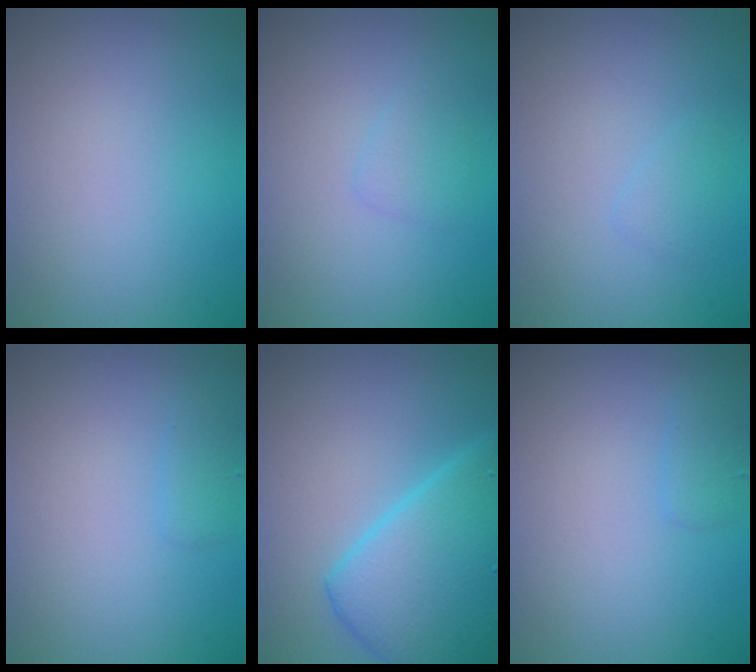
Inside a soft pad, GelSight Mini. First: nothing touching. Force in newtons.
{"total": 1.1, "press": 1.1, "slide": 0.0}
{"total": 0.9, "press": 0.9, "slide": 0.0}
{"total": 0.9, "press": 0.9, "slide": 0.0}
{"total": 6.4, "press": 6.4, "slide": 0.2}
{"total": 1.0, "press": 0.9, "slide": 0.1}